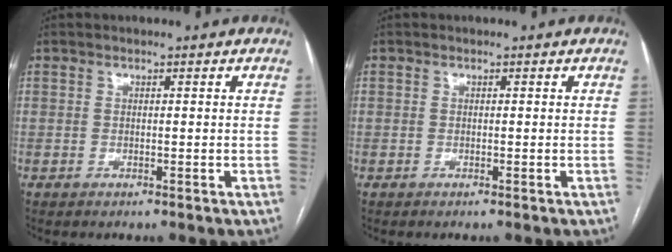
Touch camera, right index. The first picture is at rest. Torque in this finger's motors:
{"motor_torque": [-0.18, 0.15, -0.84, -0.13]}